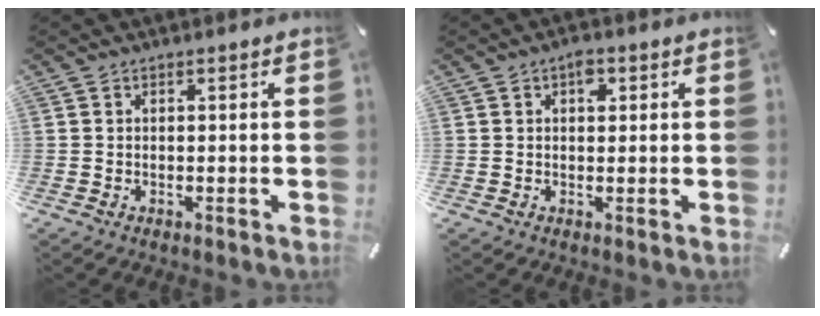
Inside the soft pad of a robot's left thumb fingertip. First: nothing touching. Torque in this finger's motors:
{"motor_torque": [0.66, 0.62, -0.01, -0.34, 0.12]}